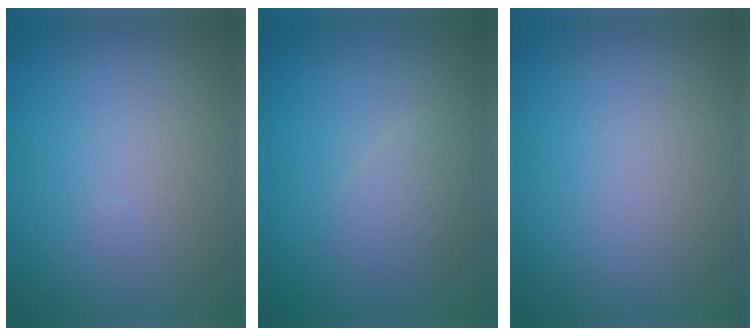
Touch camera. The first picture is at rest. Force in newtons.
{"total": 1.4, "press": 1.4, "slide": 0.1}
{"total": 0.0}